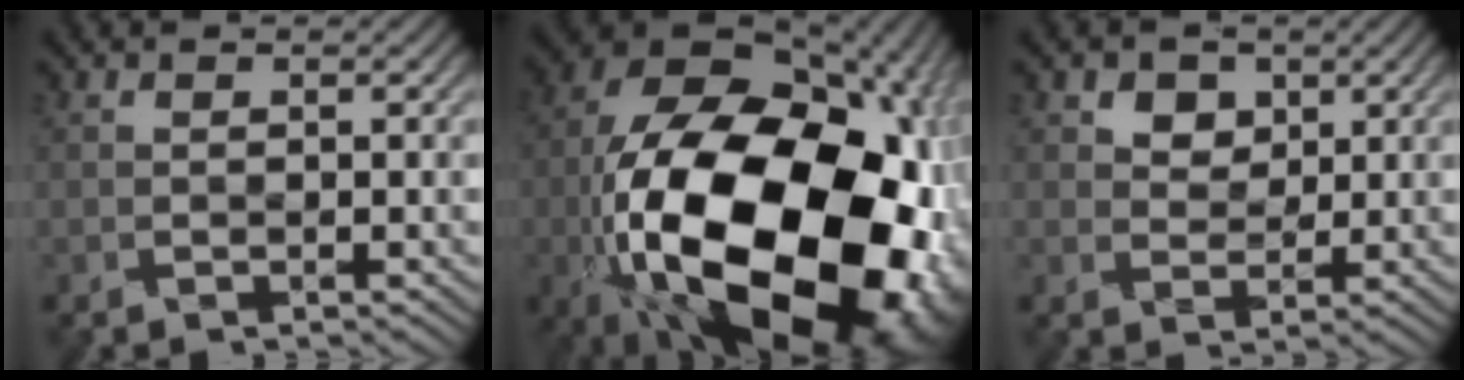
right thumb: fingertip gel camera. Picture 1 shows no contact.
{"total": 24.5, "force": [-6.8, 13.9, 19.0], "torque": [-0.389, -0.079, -0.065]}
{"total": 3.5, "force": [2.0, 2.6, 1.2], "torque": [-0.022, -0.006, 0.030]}